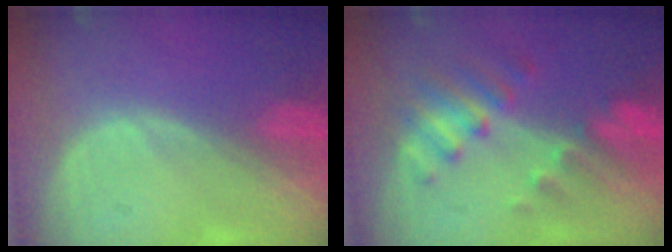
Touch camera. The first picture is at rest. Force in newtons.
{"total": 7.9, "press": 7.0, "slide": 3.7}